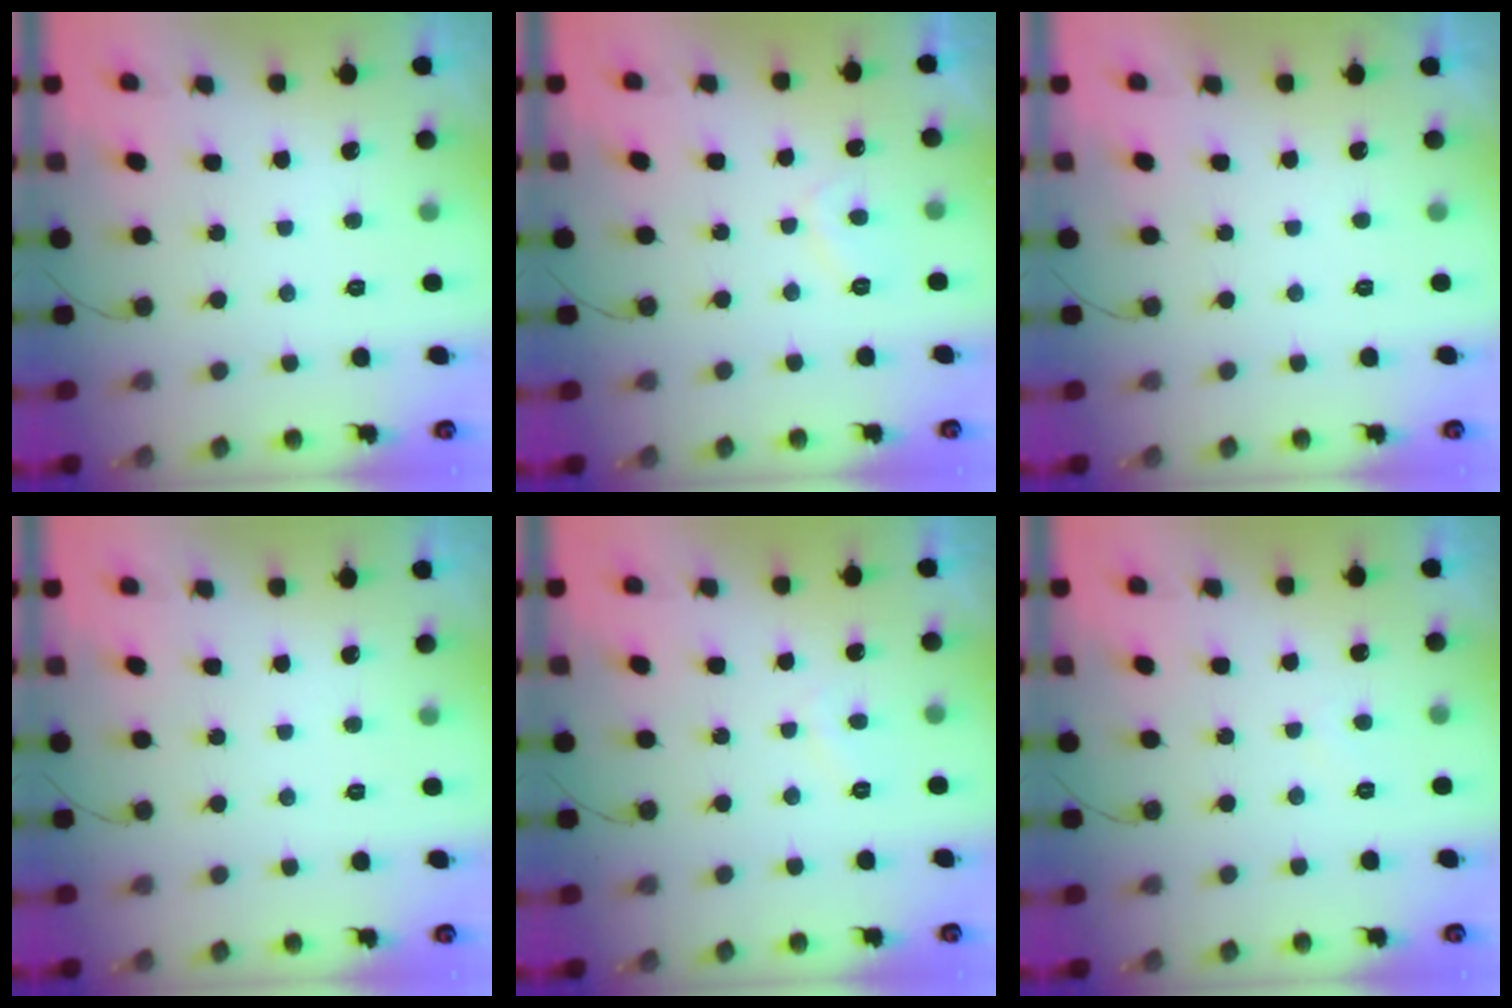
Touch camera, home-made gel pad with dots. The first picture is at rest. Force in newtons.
{"total": 2.5, "press": 2.4, "slide": 0.8}
{"total": 2.3, "press": 2.3, "slide": 0.4}
{"total": 0.0}
{"total": 1.2, "press": 1.1, "slide": 0.5}
{"total": 1.6, "press": 1.6, "slide": 0.4}